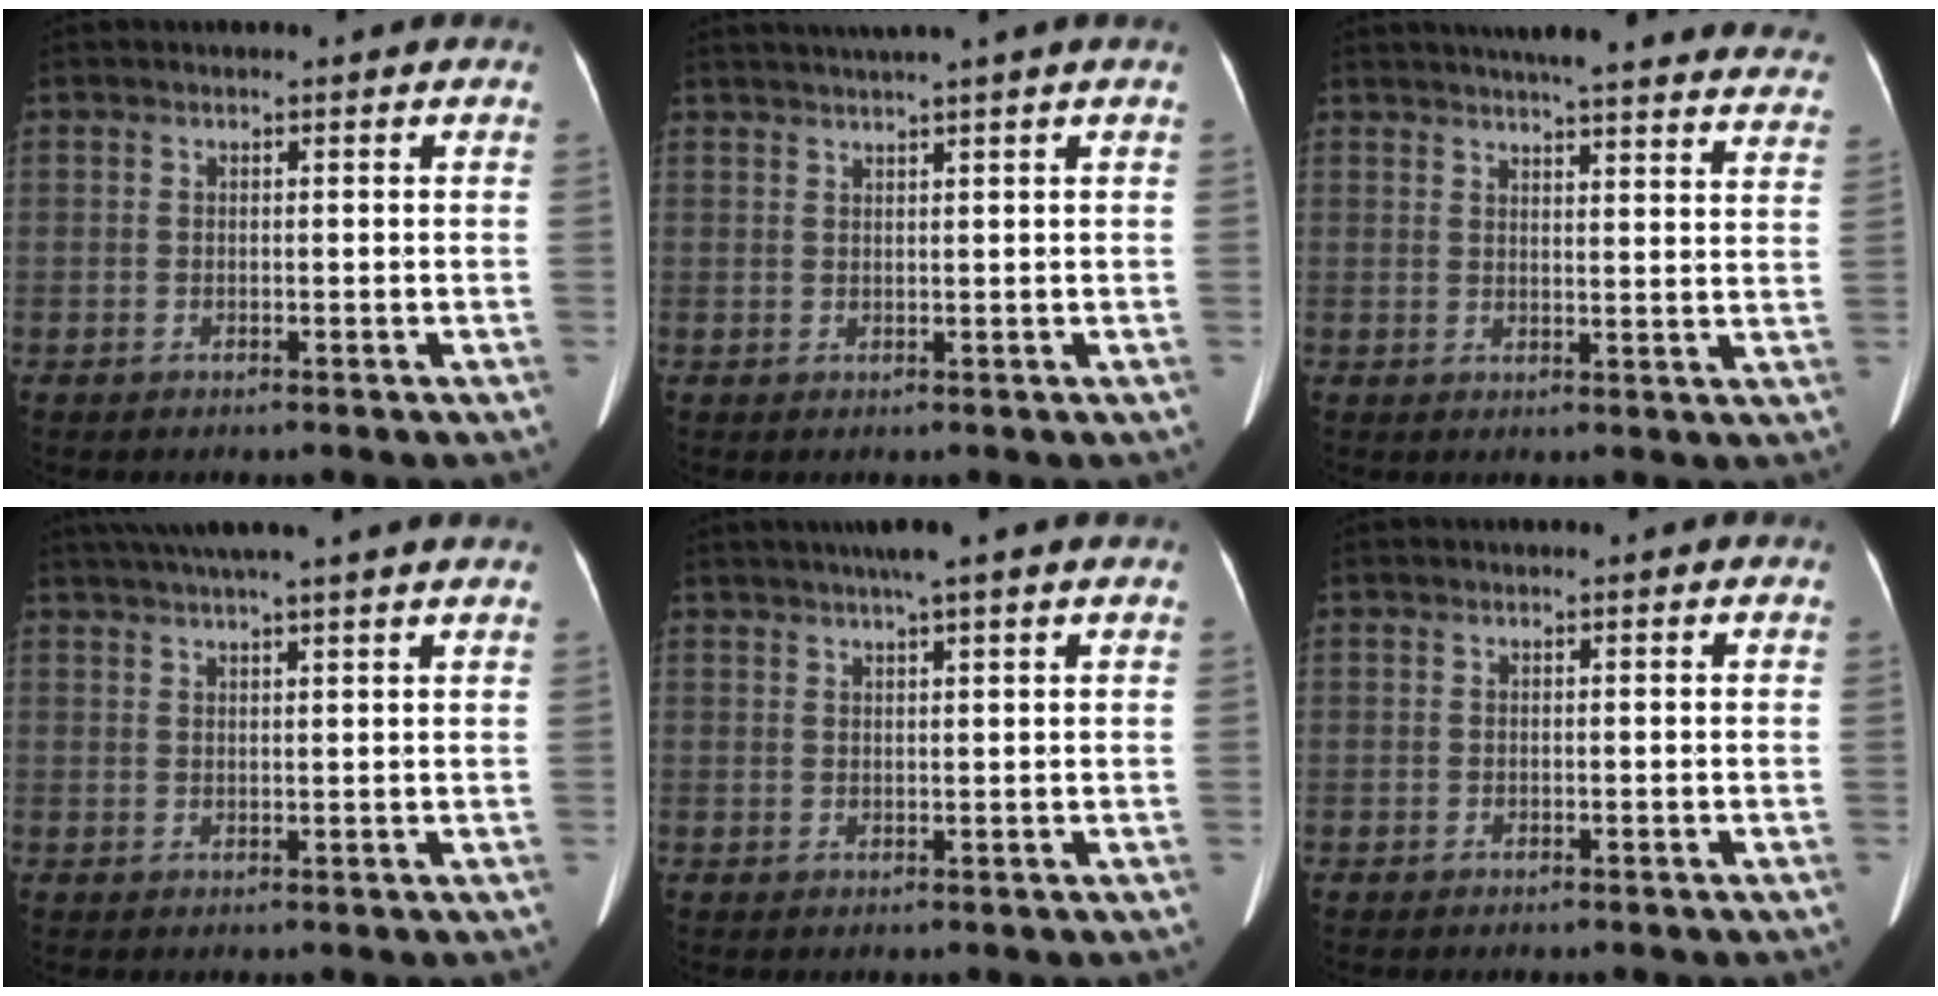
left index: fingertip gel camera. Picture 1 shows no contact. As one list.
[{"total": 4.6, "force": [3.6, -1.4, 2.4], "torque": [-0.033, 0.018, 0.062]}, {"total": 28.2, "force": [26.0, 3.4, 10.4], "torque": [-0.149, -0.060, 0.294]}, {"total": 10.6, "force": [9.0, -1.1, 5.5], "torque": [-0.091, 0.031, 0.118]}, {"total": 5.6, "force": [4.3, -0.7, 3.5], "torque": [-0.055, 0.022, 0.069]}, {"total": 0.0}]